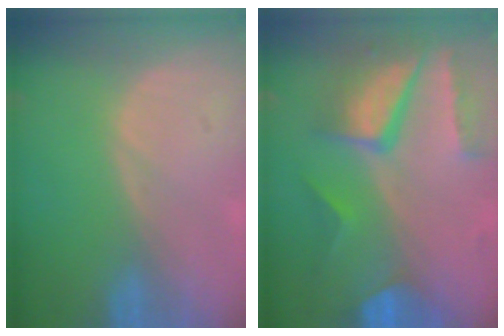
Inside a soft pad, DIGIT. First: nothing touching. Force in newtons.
{"total": 10.3, "press": 8.8, "slide": 5.4}